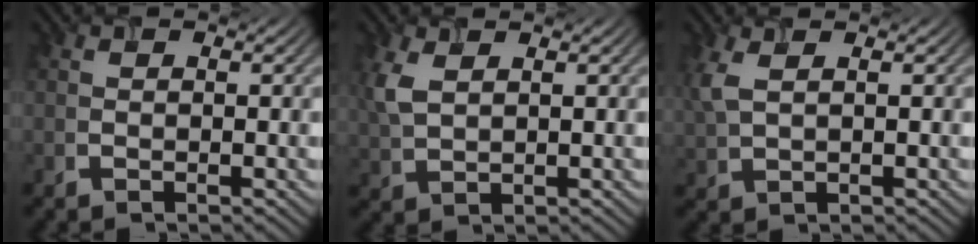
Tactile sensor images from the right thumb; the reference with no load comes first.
{"total": 4.0, "force": [1.6, 2.1, 3.0], "torque": [-0.090, 0.004, 0.037]}
{"total": 3.5, "force": [1.4, 1.5, 2.8], "torque": [-0.085, 0.005, 0.032]}